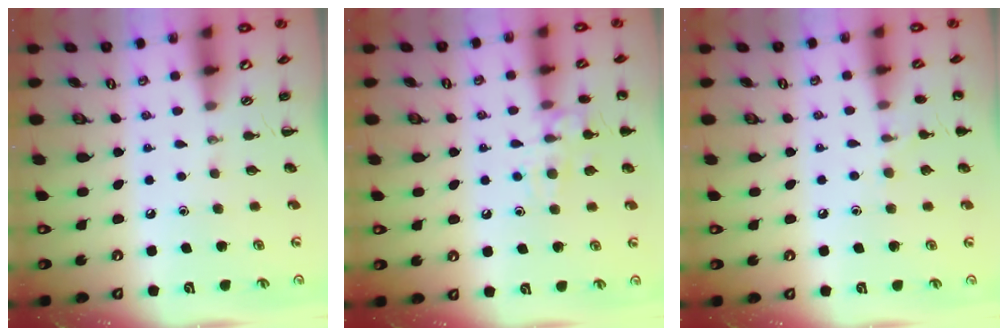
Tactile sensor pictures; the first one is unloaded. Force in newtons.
{"total": 11.3, "press": 11.2, "slide": 0.8}
{"total": 6.6, "press": 6.3, "slide": 2.0}